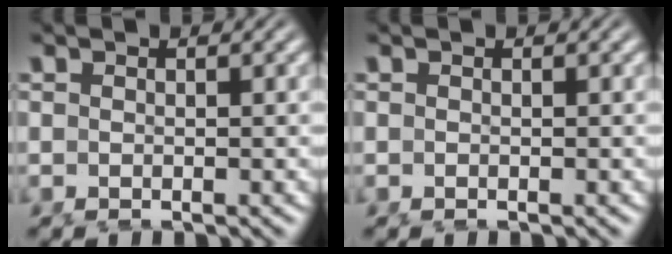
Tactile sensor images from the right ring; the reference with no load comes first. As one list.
[{"total": 0.0}]